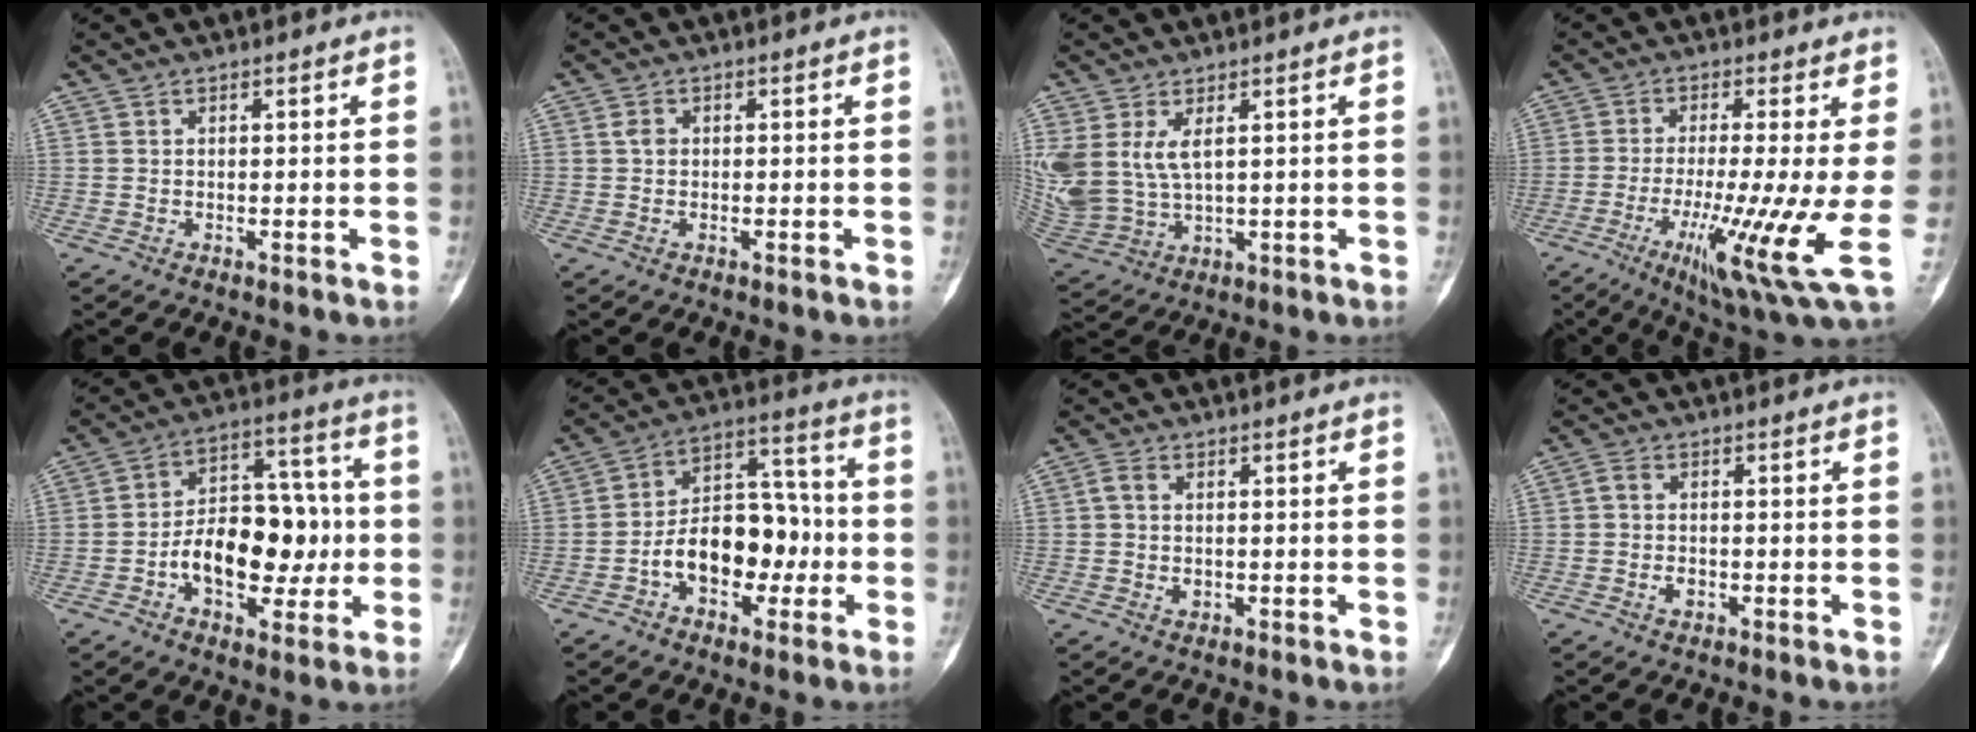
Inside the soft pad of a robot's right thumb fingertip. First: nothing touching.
{"total": 1.5, "force": [0.0, 1.1, 0.9], "torque": [-0.016, 0.002, -0.005]}
{"total": 11.5, "force": [3.2, 6.5, 8.9], "torque": [-0.209, -0.010, 0.081]}
{"total": 13.4, "force": [-3.0, 0.6, 13.0], "torque": [-0.237, -0.028, -0.051]}
{"total": 17.4, "force": [-2.7, 10.7, 13.4], "torque": [-0.170, 0.043, -0.039]}
{"total": 14.7, "force": [-3.5, 9.5, 10.7], "torque": [-0.134, 0.056, -0.061]}
{"total": 3.2, "force": [-0.1, 2.1, 2.4], "torque": [-0.046, 0.005, -0.004]}
{"total": 3.0, "force": [-0.9, 2.0, 2.1], "torque": [-0.040, 0.011, -0.017]}